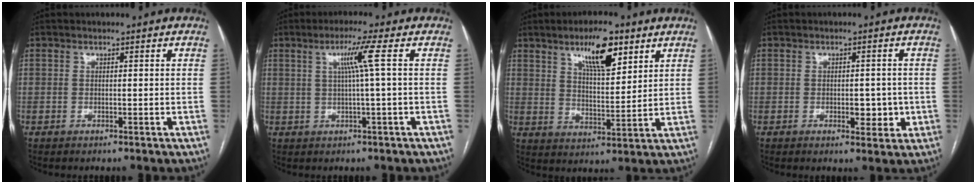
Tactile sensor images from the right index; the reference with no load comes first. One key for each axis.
{"total": 4.8, "fx": 1.2, "fy": -1.3, "fz": 4.5, "tx": -0.087, "ty": 0.005, "tz": 0.024}
{"total": 9.9, "fx": 5.9, "fy": 2.8, "fz": 7.5, "tx": -0.129, "ty": 0.001, "tz": 0.102}
{"total": 3.9, "fx": -0.8, "fy": 2.0, "fz": 3.3, "tx": -0.038, "ty": 0.002, "tz": -0.006}